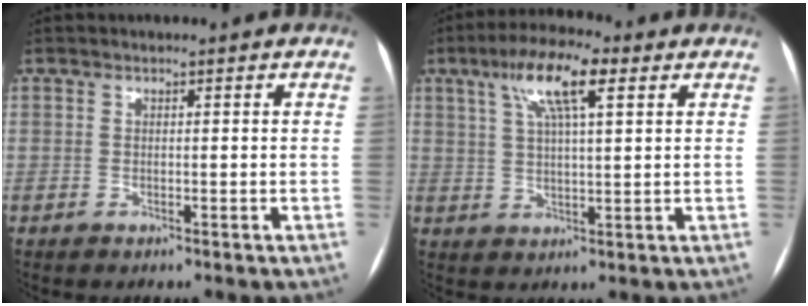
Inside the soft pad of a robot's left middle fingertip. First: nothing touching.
{"total": 9.6, "force": [4.5, 1.9, 8.2], "torque": [-0.155, 0.023, 0.077]}